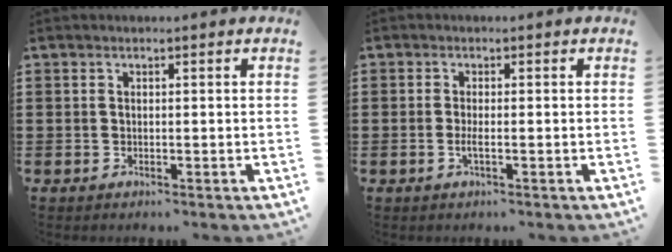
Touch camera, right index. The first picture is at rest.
{"total": 1.6, "force": [-0.5, 0.2, 1.5], "torque": [-0.034, -0.004, -0.012]}